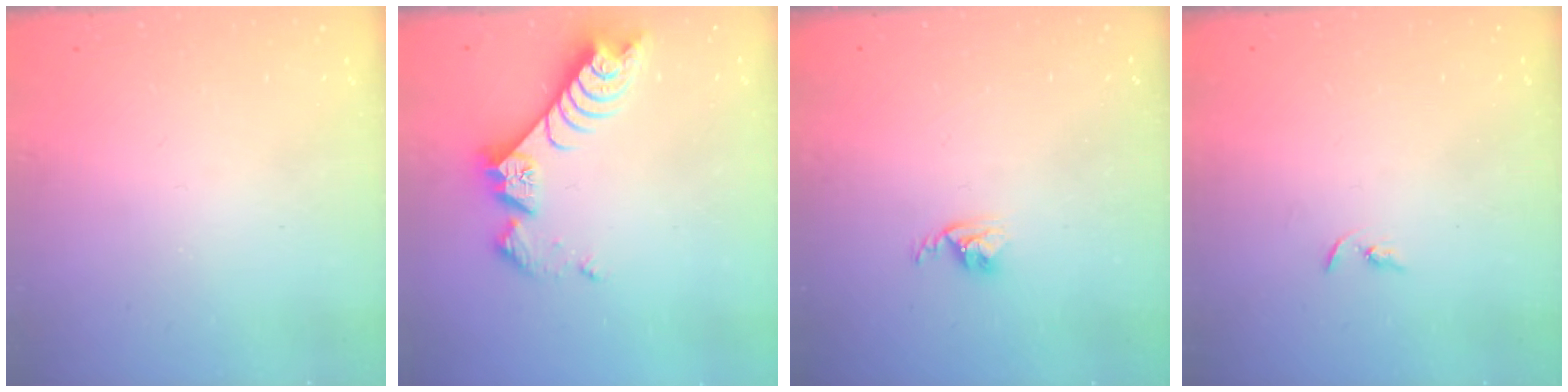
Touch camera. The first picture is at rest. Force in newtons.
{"total": 8.4, "press": 8.4, "slide": 0.3}
{"total": 2.9, "press": 2.9, "slide": 0.4}
{"total": 2.2, "press": 2.2, "slide": 0.2}